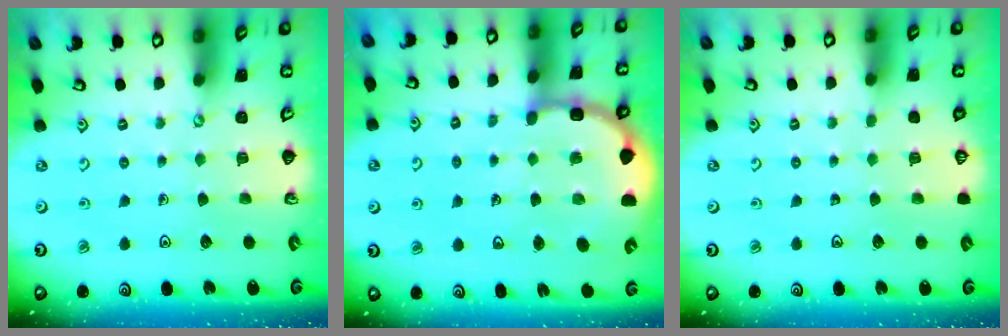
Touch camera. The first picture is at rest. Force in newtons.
{"total": 8.7, "press": 8.4, "slide": 2.1}
{"total": 0.0}